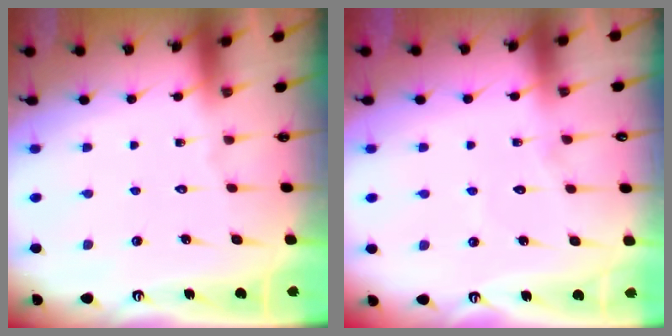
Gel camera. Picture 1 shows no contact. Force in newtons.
{"total": 4.7, "press": 4.7, "slide": 0.4}